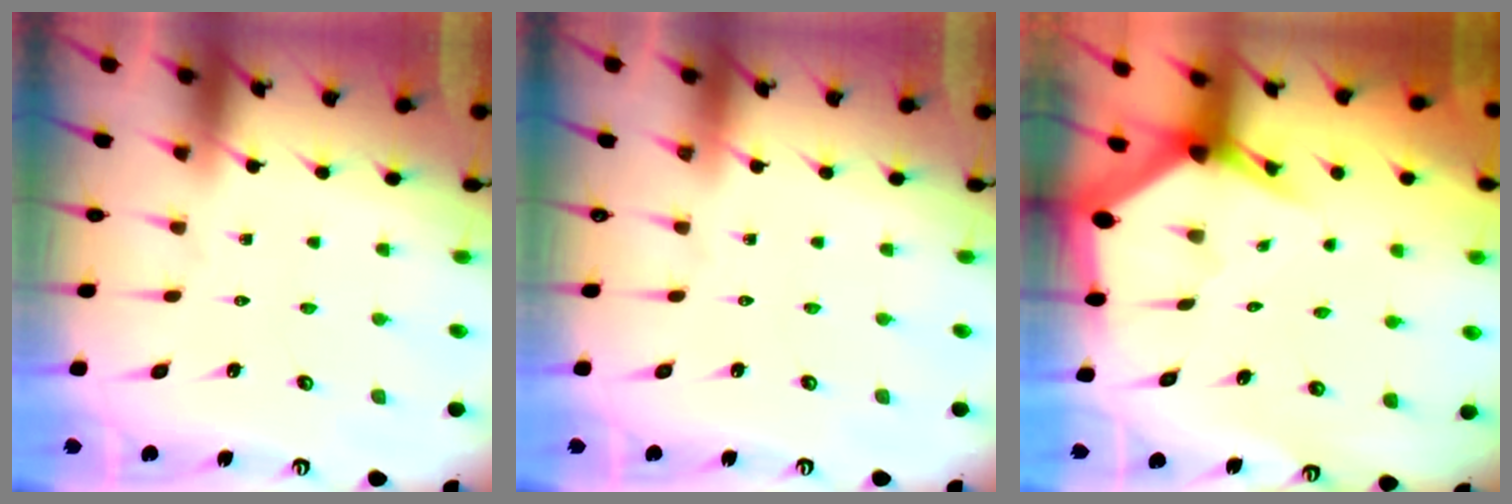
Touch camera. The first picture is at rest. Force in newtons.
{"total": 0.0}
{"total": 3.7, "press": 3.7, "slide": 0.3}